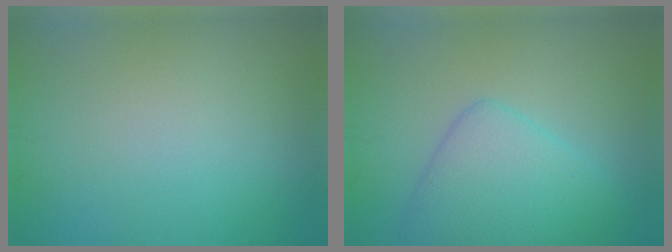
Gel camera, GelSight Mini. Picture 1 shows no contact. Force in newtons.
{"total": 5.3, "press": 5.3, "slide": 0.2}